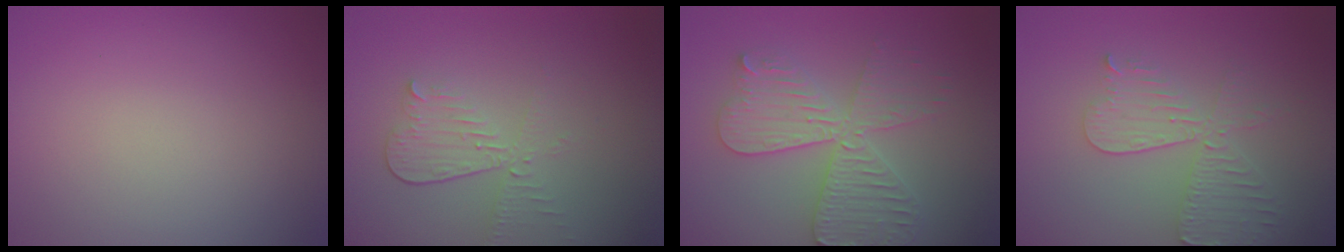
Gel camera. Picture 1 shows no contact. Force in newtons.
{"total": 3.0, "press": 2.6, "slide": 1.5}
{"total": 5.7, "press": 5.6, "slide": 0.8}
{"total": 4.4, "press": 3.8, "slide": 2.1}